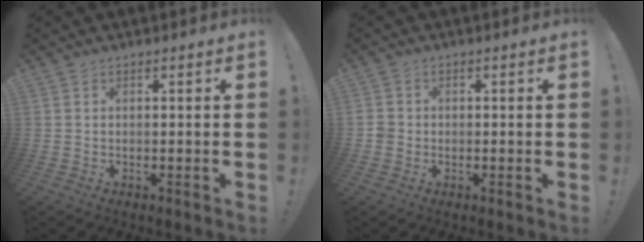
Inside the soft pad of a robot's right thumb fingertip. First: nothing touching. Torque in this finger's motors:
{"motor_torque": [-0.27, 0.32, 0.44, -0.55, 0.05]}